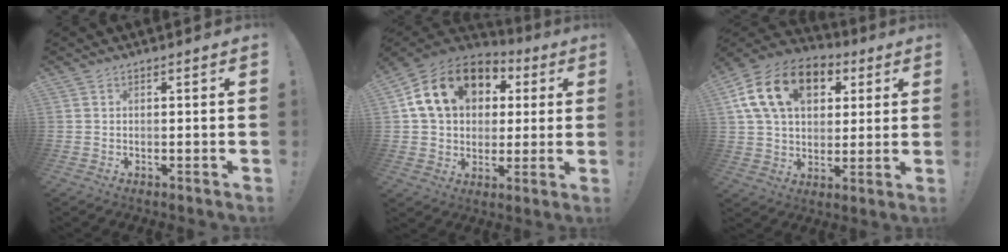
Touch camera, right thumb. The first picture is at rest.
{"total": 19.1, "force": [6.6, 14.2, 11.0], "torque": [-0.167, -0.004, 0.129]}
{"total": 19.3, "force": [7.3, 13.2, 12.0], "torque": [-0.203, -0.012, 0.134]}